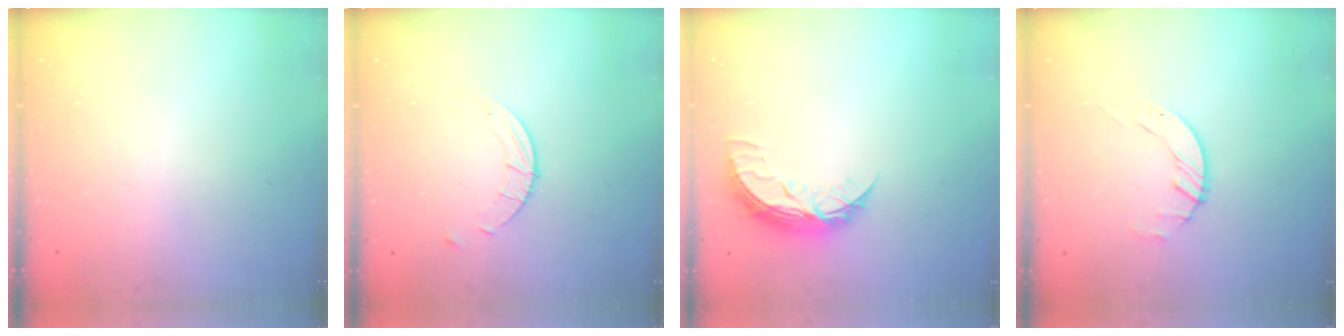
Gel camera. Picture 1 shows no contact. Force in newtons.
{"total": 4.6, "press": 4.5, "slide": 0.5}
{"total": 8.8, "press": 8.8, "slide": 0.2}
{"total": 1.4, "press": 1.4, "slide": 0.2}